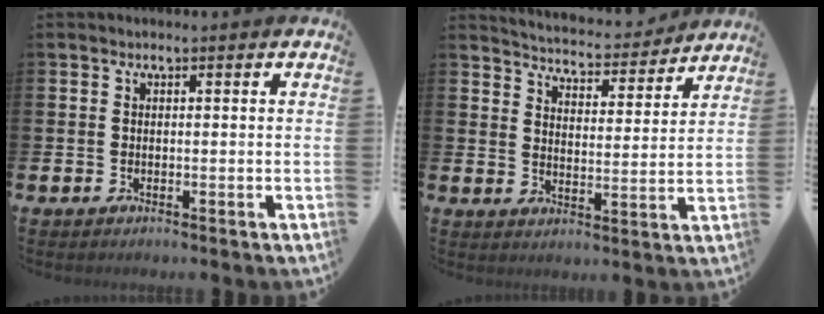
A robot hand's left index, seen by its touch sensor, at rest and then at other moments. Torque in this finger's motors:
{"motor_torque": [0.91, -1.23, 0.30, 0.07]}